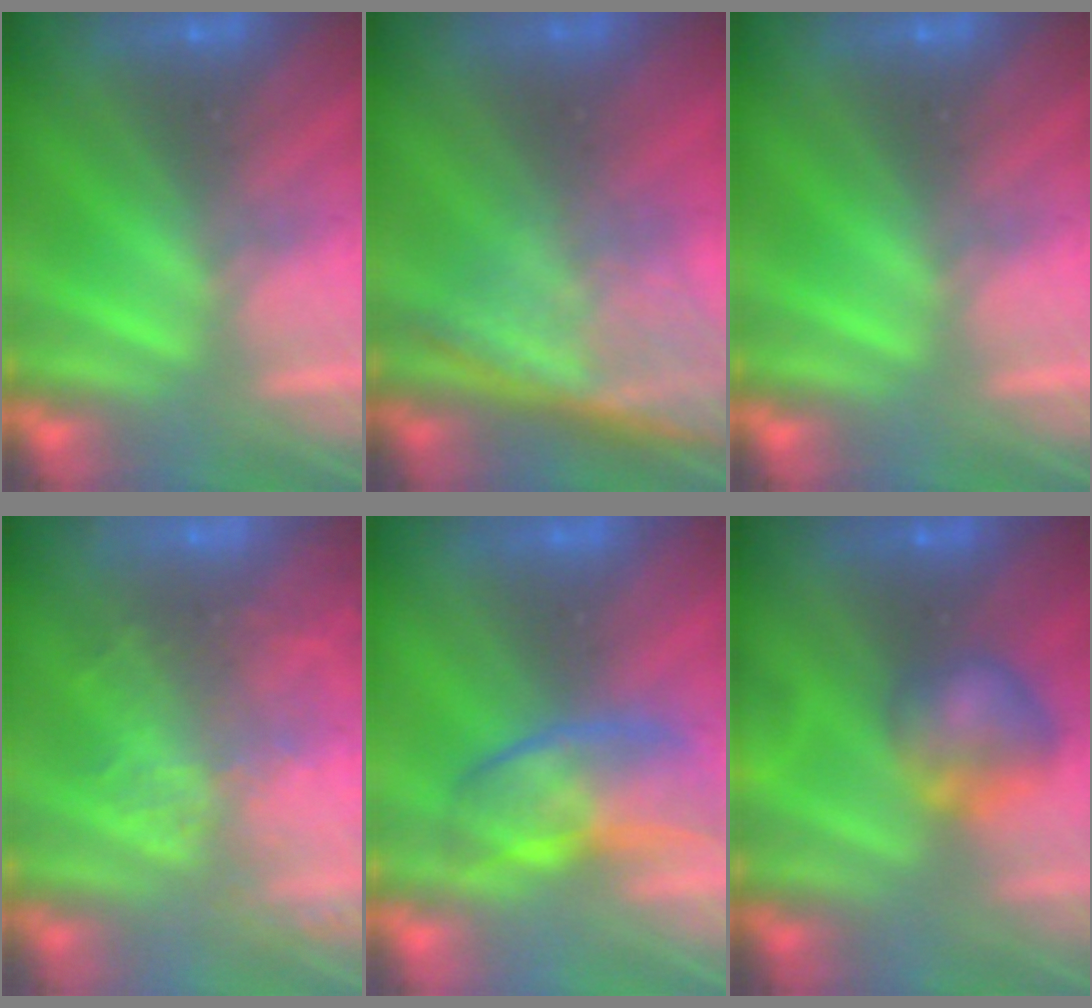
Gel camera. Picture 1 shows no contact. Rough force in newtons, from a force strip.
{"total": 7.7}
{"total": 0.0}
{"total": 8.7}
{"total": 2.7}
{"total": 8.7}